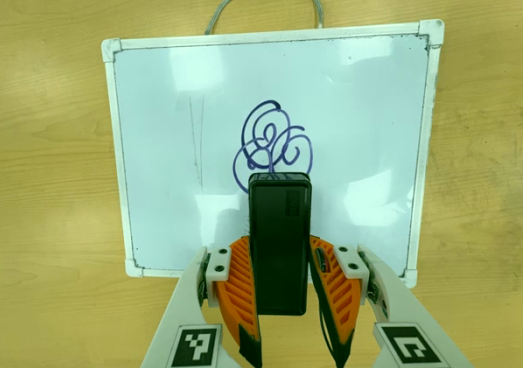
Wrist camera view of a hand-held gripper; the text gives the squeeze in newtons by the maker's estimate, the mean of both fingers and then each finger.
{"total": 4.1, "left": 2.8, "right": 5.4}